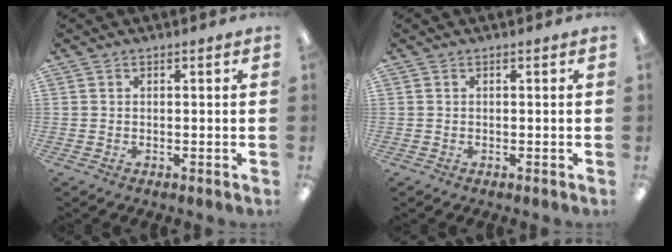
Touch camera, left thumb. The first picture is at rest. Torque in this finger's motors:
{"motor_torque": [-0.02, -0.02, 0.04, -0.03, 0.00]}